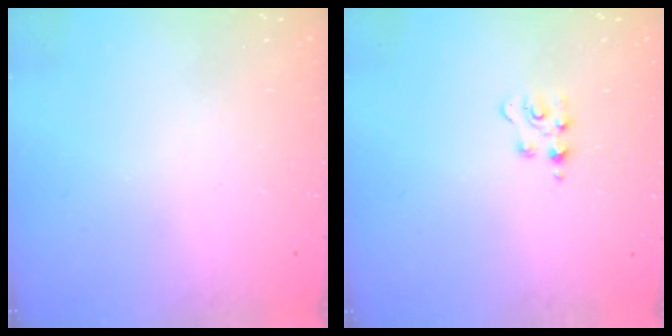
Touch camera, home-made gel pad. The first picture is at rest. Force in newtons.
{"total": 2.8, "press": 2.8, "slide": 0.4}